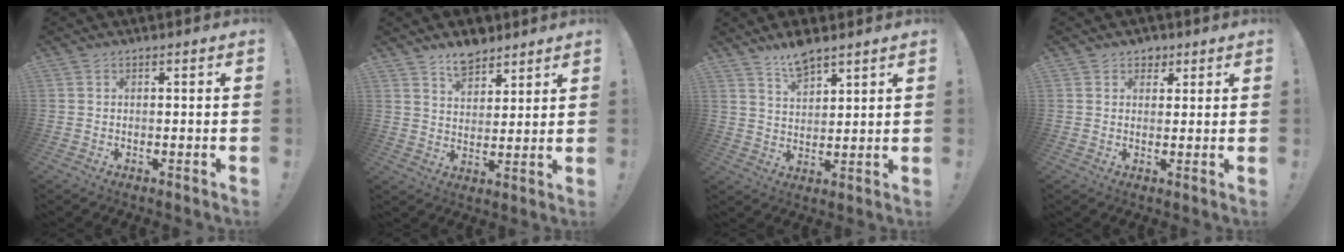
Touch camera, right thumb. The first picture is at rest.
{"total": 7.8, "force": [6.3, 4.1, 2.0], "torque": [-0.024, -0.042, 0.120]}
{"total": 7.8, "force": [6.6, 2.4, 3.4], "torque": [-0.052, -0.040, 0.119]}
{"total": 3.8, "force": [2.4, 2.9, 0.9], "torque": [-0.003, -0.010, 0.042]}